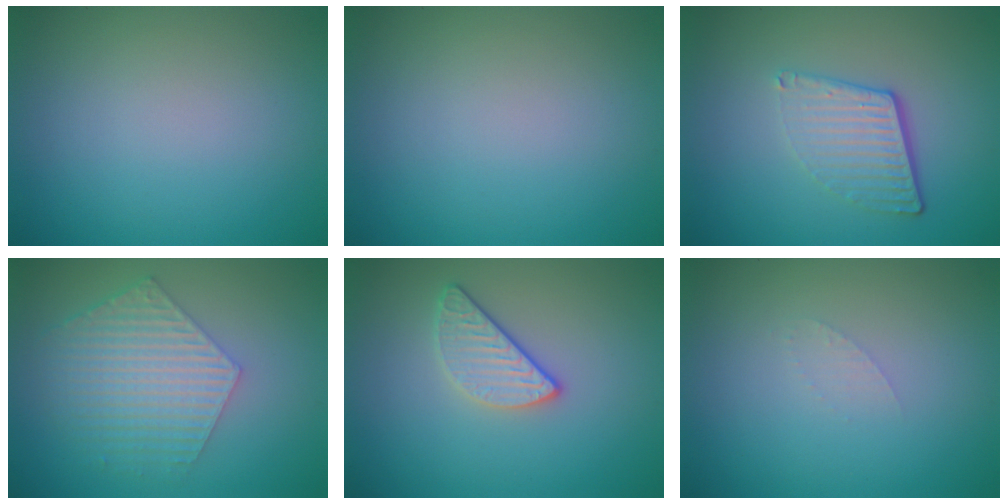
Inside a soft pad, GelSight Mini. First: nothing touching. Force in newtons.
{"total": 0.0}
{"total": 4.2, "press": 2.7, "slide": 3.2}
{"total": 5.6, "press": 4.2, "slide": 3.7}
{"total": 2.5, "press": 2.3, "slide": 1.0}
{"total": 0.7, "press": 0.7, "slide": 0.1}